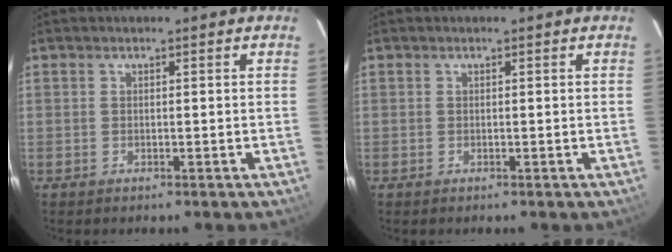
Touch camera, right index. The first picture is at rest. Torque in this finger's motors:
{"motor_torque": [0.00, 0.00, 0.00, 0.00]}